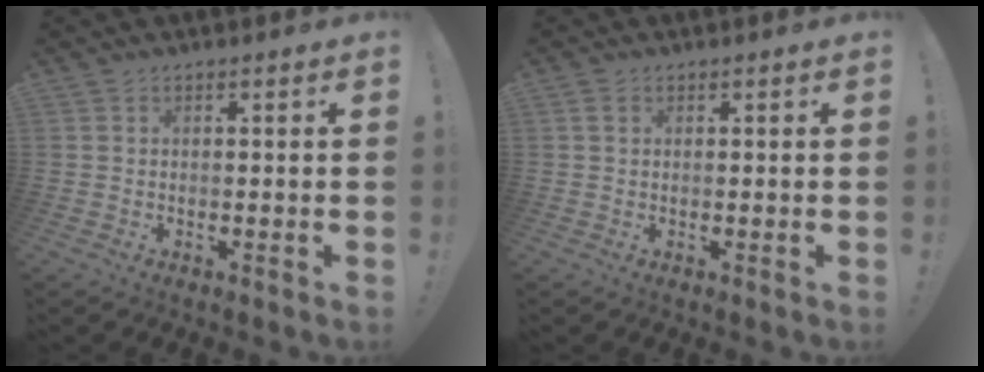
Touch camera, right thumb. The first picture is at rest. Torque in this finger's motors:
{"motor_torque": [0.16, 0.51, 0.14, -0.14, 0.00]}